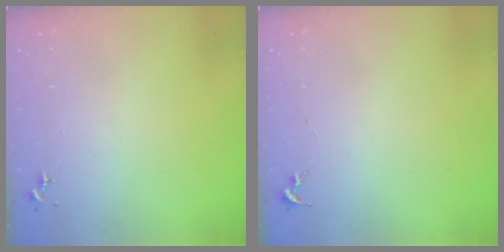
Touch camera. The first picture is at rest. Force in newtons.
{"total": 0.0}